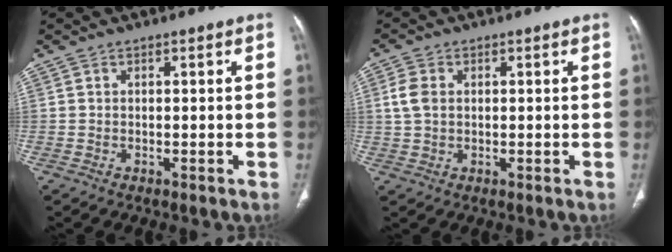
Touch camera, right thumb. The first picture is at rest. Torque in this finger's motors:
{"motor_torque": [-0.91, 0.32, 0.64, 0.08, 0.01]}